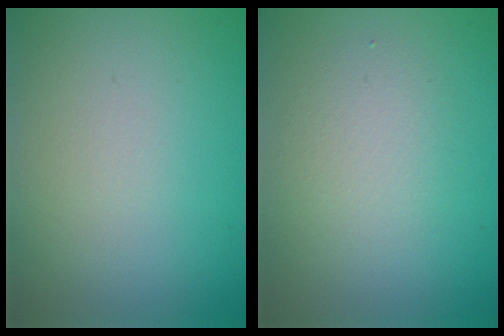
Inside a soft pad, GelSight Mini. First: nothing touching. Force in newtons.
{"total": 2.2, "press": 2.2, "slide": 0.0}